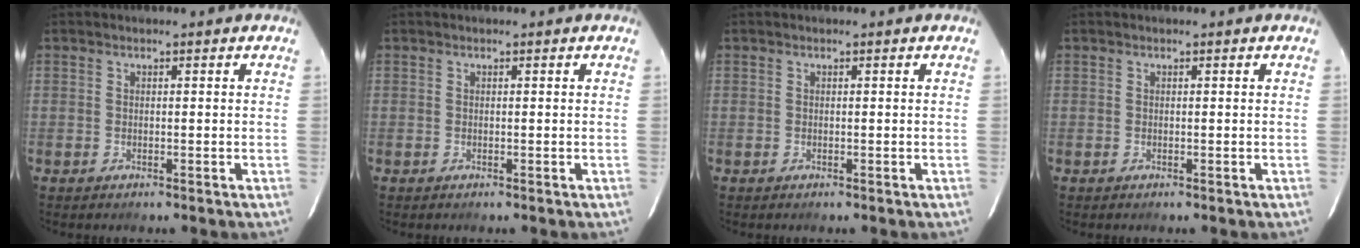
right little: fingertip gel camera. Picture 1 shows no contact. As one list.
[{"total": 0.0}, {"total": 0.0}, {"total": 0.0}]